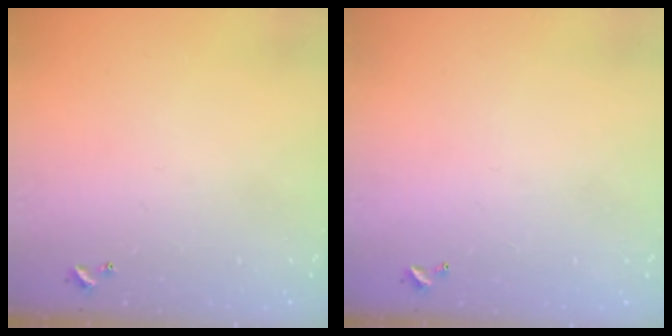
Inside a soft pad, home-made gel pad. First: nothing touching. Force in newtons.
{"total": 2.8, "press": 2.8, "slide": 0.1}